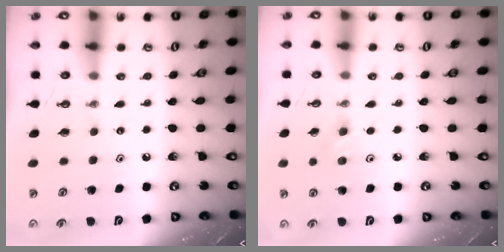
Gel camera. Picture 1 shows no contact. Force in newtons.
{"total": 2.2, "press": 2.1, "slide": 0.7}